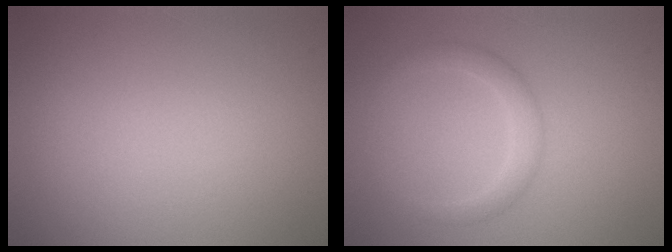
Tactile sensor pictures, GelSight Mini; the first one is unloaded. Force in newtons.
{"total": 2.0, "press": 2.0, "slide": 0.1}